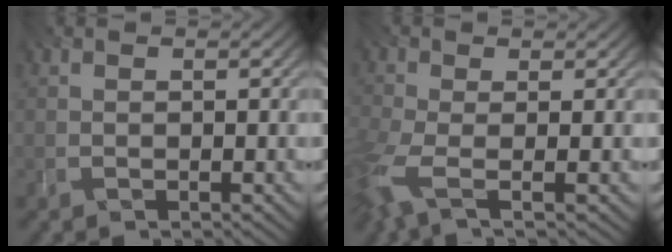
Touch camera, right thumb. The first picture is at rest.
{"total": 5.5, "force": [-2.1, 2.1, 4.7], "torque": [-0.122, -0.016, -0.053]}